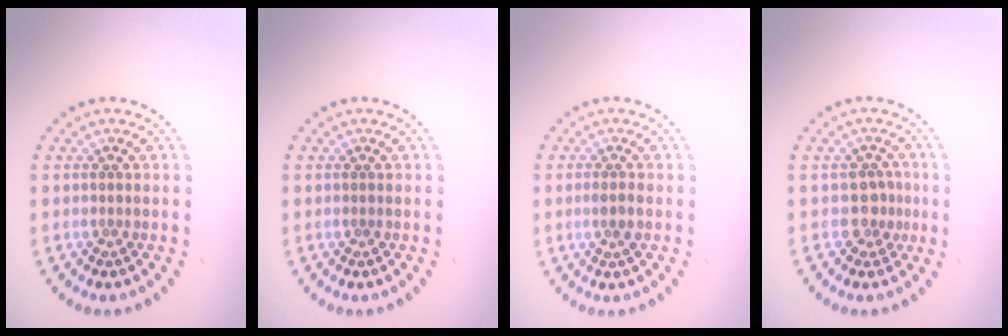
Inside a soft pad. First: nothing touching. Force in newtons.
{"total": 0.0}
{"total": 1.5, "press": 1.3, "slide": 0.8}
{"total": 1.9, "press": 1.6, "slide": 1.1}